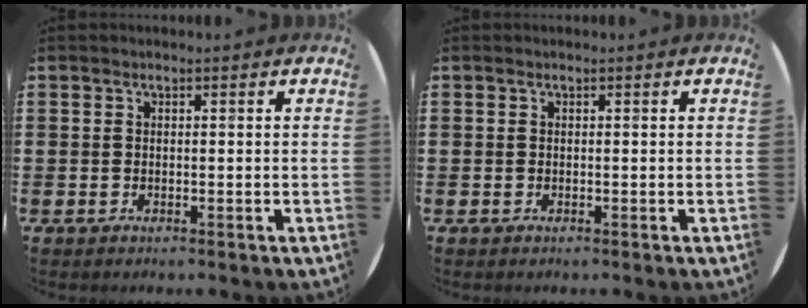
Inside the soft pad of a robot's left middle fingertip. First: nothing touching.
{"total": 0.0}